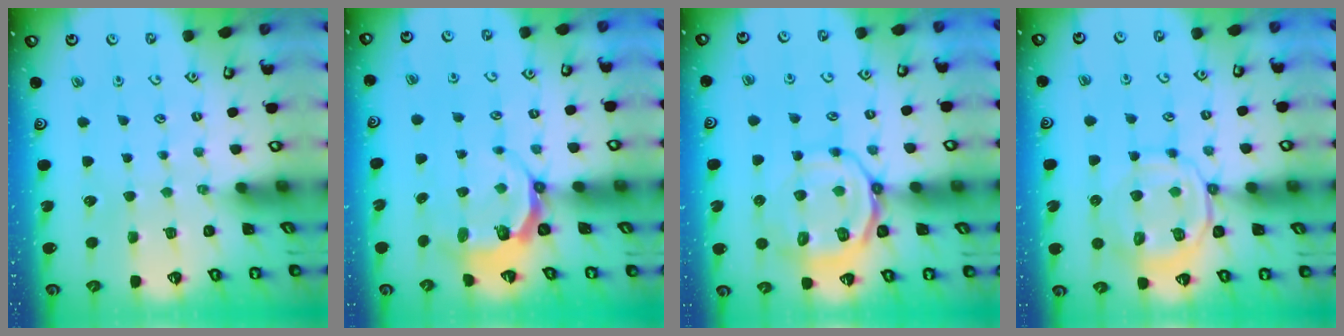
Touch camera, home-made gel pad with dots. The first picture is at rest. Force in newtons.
{"total": 6.2, "press": 5.3, "slide": 3.3}
{"total": 11.5, "press": 11.2, "slide": 2.6}
{"total": 10.4, "press": 10.4, "slide": 1.2}